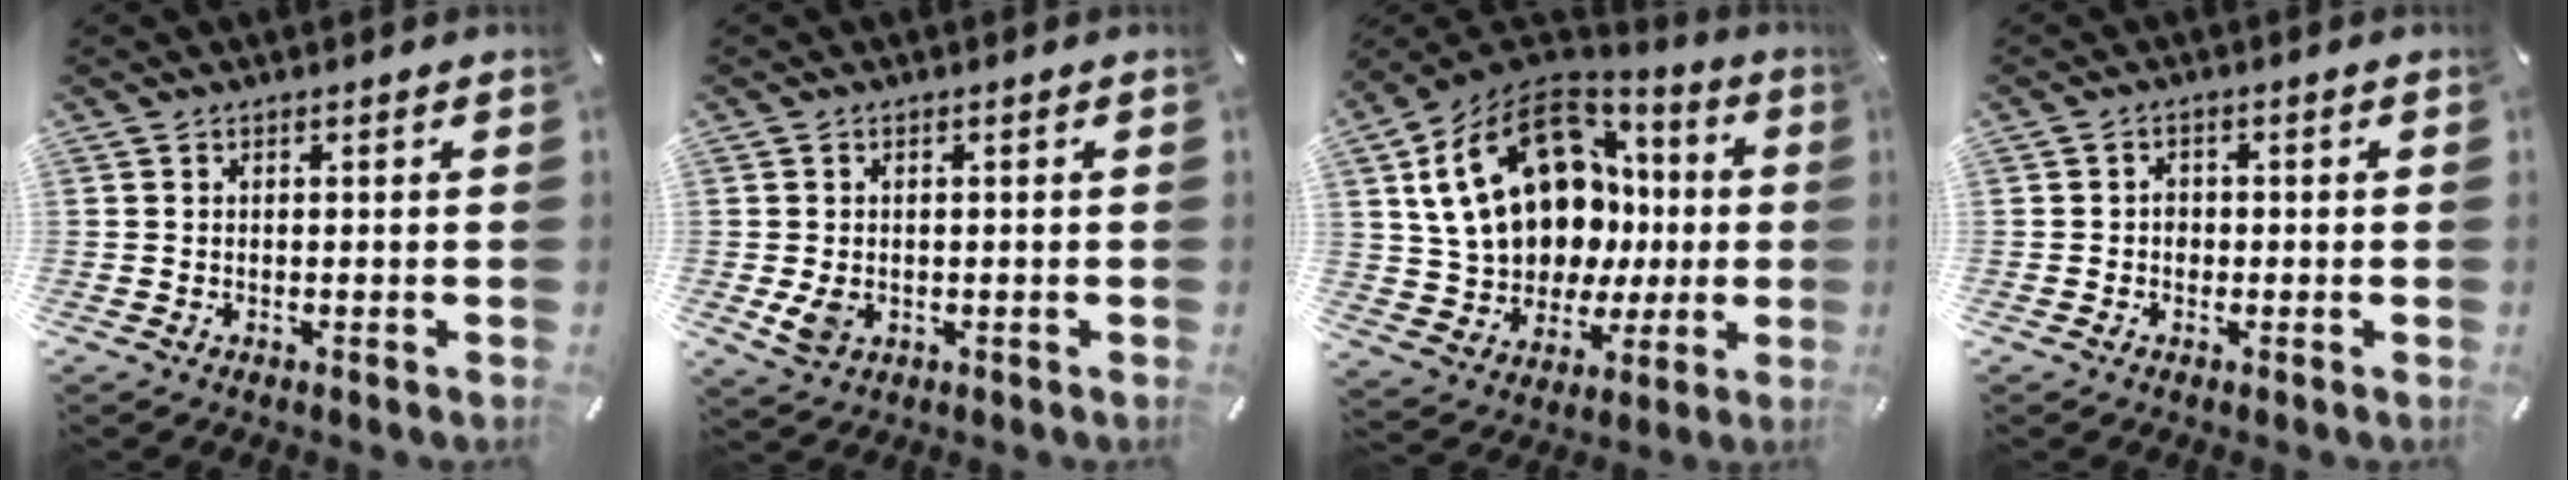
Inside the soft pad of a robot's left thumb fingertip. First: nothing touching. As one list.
[{"total": 3.7, "force": [-0.4, 2.7, 2.5], "torque": [-0.058, -0.005, -0.013]}, {"total": 23.8, "force": [6.0, 17.4, 15.0], "torque": [-0.282, -0.025, 0.129]}, {"total": 1.9, "force": [-0.4, 1.7, 0.8], "torque": [-0.017, 0.007, -0.010]}]